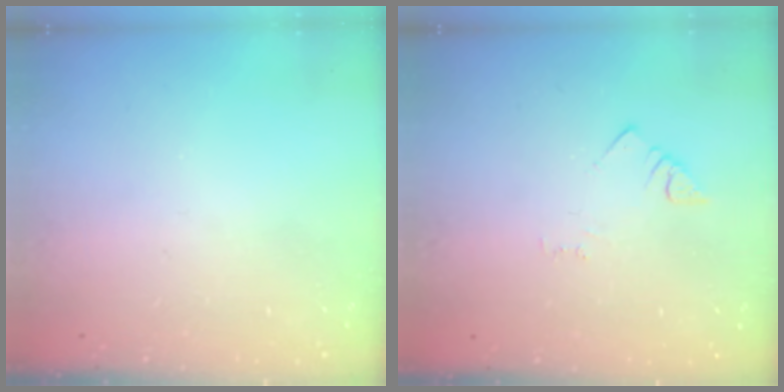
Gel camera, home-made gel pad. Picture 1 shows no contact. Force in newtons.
{"total": 1.5, "press": 1.5, "slide": 0.3}